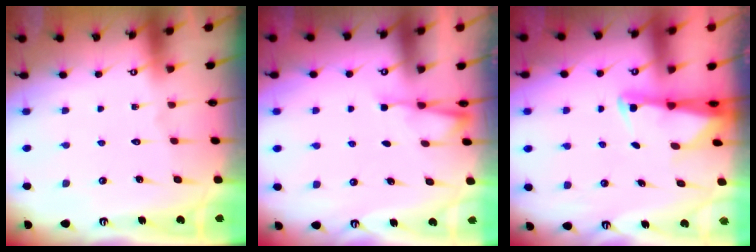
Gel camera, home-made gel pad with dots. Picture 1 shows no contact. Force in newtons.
{"total": 2.5, "press": 2.4, "slide": 0.4}
{"total": 2.8, "press": 2.7, "slide": 0.6}